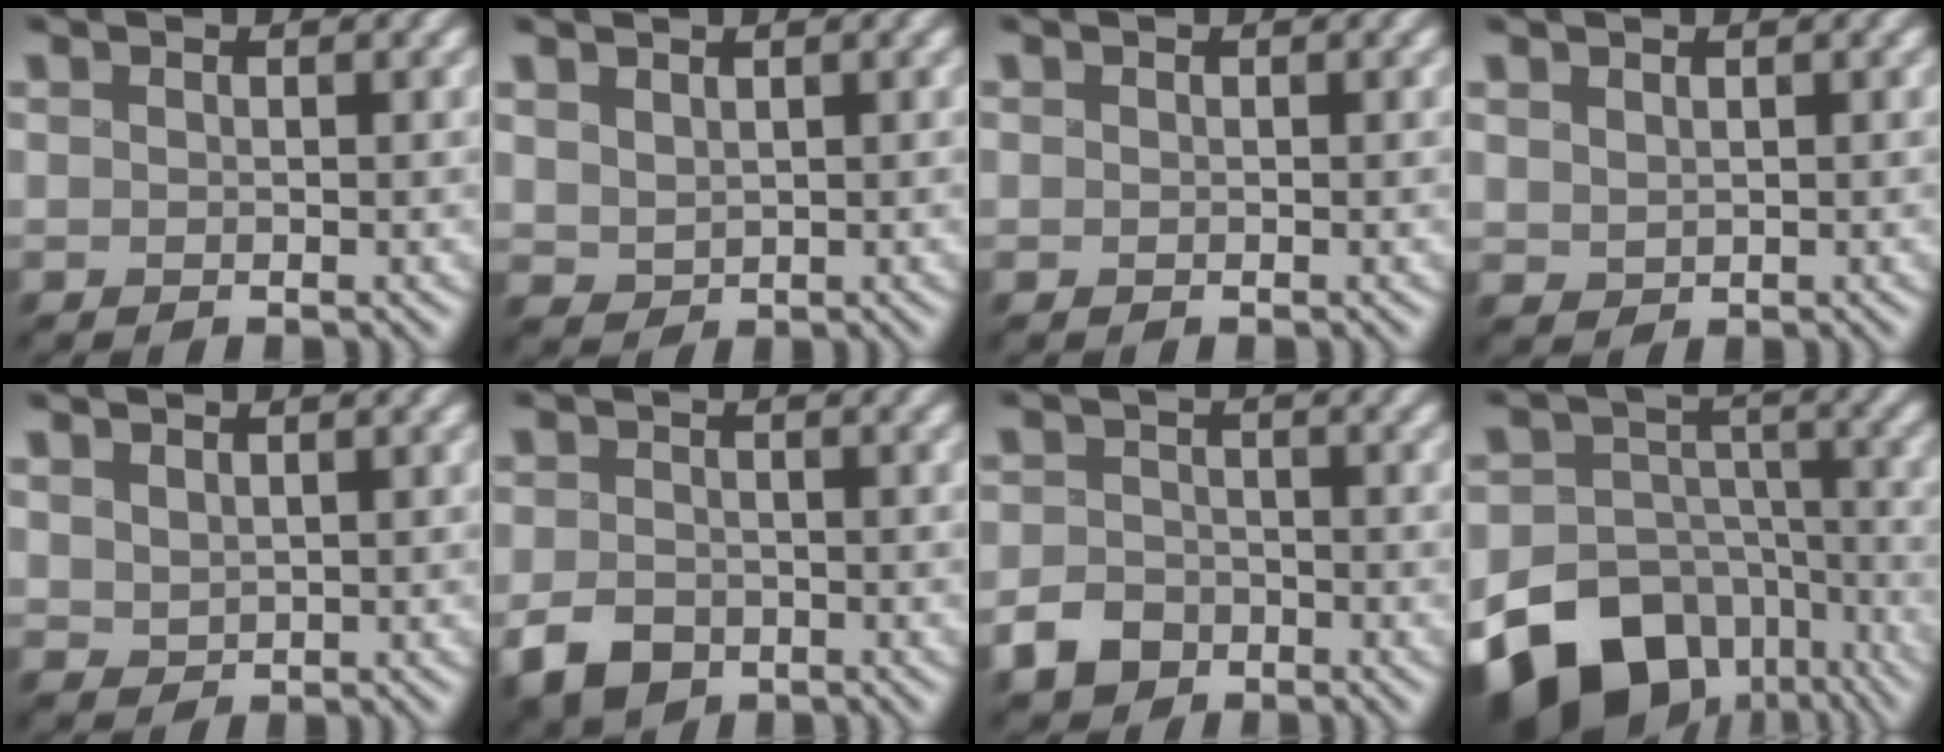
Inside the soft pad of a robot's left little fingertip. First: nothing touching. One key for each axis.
{"total": 1.5, "fx": 0.8, "fy": 1.1, "fz": 0.6, "tx": -0.017, "ty": -0.003, "tz": 0.019}
{"total": 0.0}
{"total": 1.0, "fx": 0.6, "fy": 0.7, "fz": 0.3, "tx": -0.008, "ty": -0.001, "tz": 0.016}
{"total": 1.3, "fx": 0.8, "fy": 1.0, "fz": 0.5, "tx": -0.013, "ty": -0.002, "tz": 0.018}
{"total": 4.0, "fx": -2.4, "fy": 2.6, "fz": 1.8, "tx": -0.031, "ty": -0.010, "tz": -0.053}
{"total": 3.6, "fx": -2.4, "fy": 2.4, "fz": 1.0, "tx": -0.013, "ty": -0.005, "tz": -0.051}
{"total": 19.0, "fx": -11.9, "fy": 12.9, "fz": 7.1, "tx": -0.149, "ty": -0.054, "tz": -0.184}